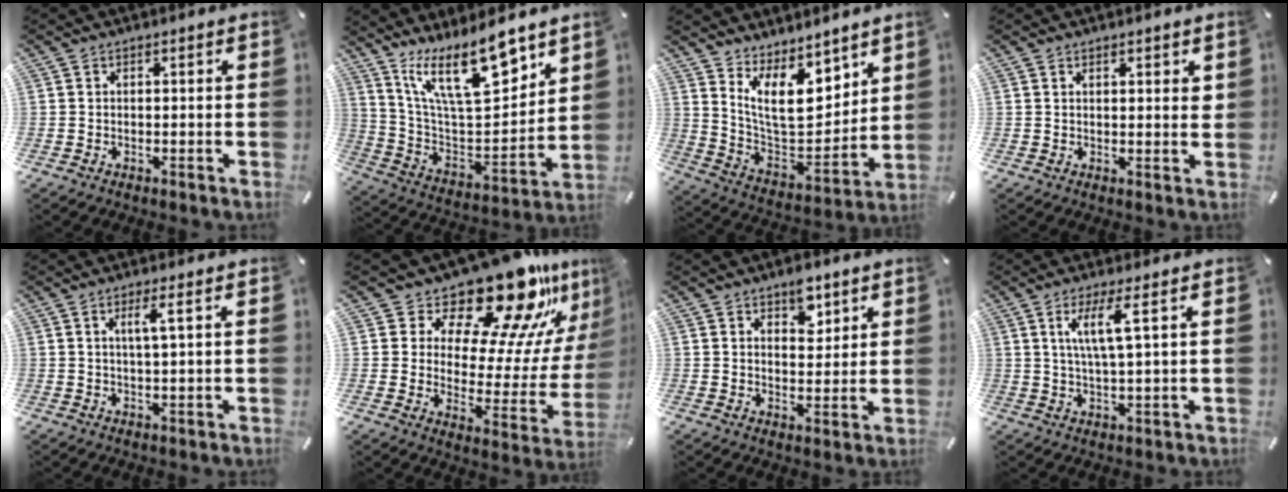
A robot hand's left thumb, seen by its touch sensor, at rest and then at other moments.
{"total": 19.4, "force": [13.1, 7.2, 12.4], "torque": [-0.228, -0.093, 0.225]}
{"total": 14.6, "force": [8.8, 8.0, 8.5], "torque": [-0.163, -0.060, 0.167]}
{"total": 1.9, "force": [1.4, 0.5, 1.2], "torque": [-0.016, -0.006, 0.024]}
{"total": 4.4, "force": [1.3, 0.2, 4.2], "torque": [-0.083, -0.001, 0.018]}
{"total": 22.4, "force": [18.6, 7.9, 9.8], "torque": [-0.136, -0.157, 0.305]}
{"total": 6.5, "force": [4.1, 3.9, 3.2], "torque": [-0.027, -0.019, 0.065]}
{"total": 7.3, "force": [2.4, 0.7, 6.8], "torque": [-0.140, -0.001, 0.037]}